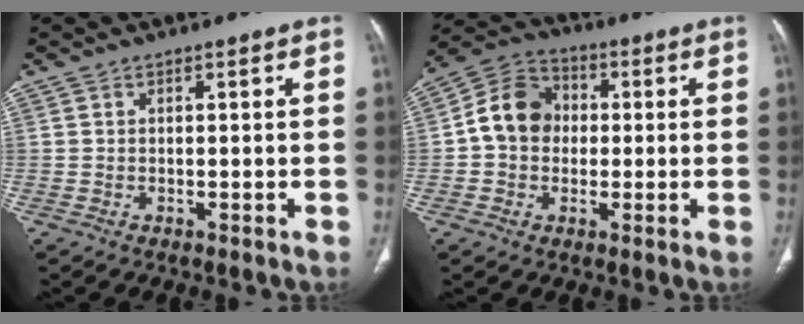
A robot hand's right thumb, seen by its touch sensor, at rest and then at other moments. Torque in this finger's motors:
{"motor_torque": [0.72, 0.90, 0.49, -0.41, 0.09]}